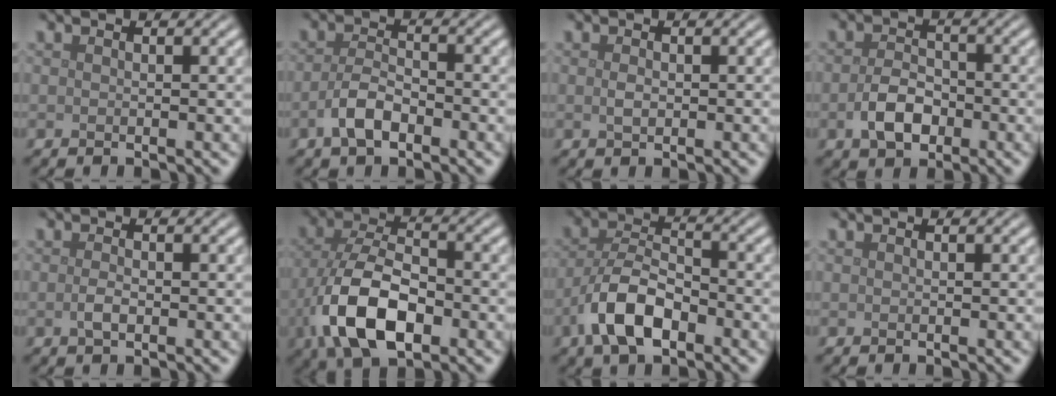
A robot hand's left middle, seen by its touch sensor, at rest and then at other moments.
{"total": 3.2, "force": [-1.6, 1.5, 2.3], "torque": [-0.049, 0.003, -0.036]}
{"total": 1.0, "force": [0.0, 0.6, 0.8], "torque": [-0.018, -0.002, 0.000]}
{"total": 3.6, "force": [-1.2, 2.4, 2.5], "torque": [-0.049, -0.001, -0.025]}
{"total": 1.3, "force": [-0.3, 0.6, 1.1], "torque": [-0.025, -0.001, -0.008]}
{"total": 9.7, "force": [-3.5, 5.1, 7.4], "torque": [-0.165, -0.006, -0.072]}
{"total": 6.2, "force": [-3.1, 3.0, 4.4], "torque": [-0.082, 0.005, -0.065]}
{"total": 0.0}